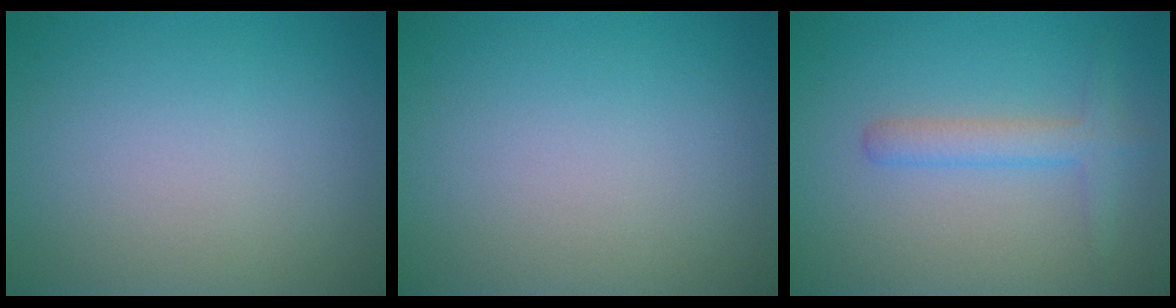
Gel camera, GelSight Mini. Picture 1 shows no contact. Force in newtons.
{"total": 0.0}
{"total": 2.5, "press": 2.5, "slide": 0.1}